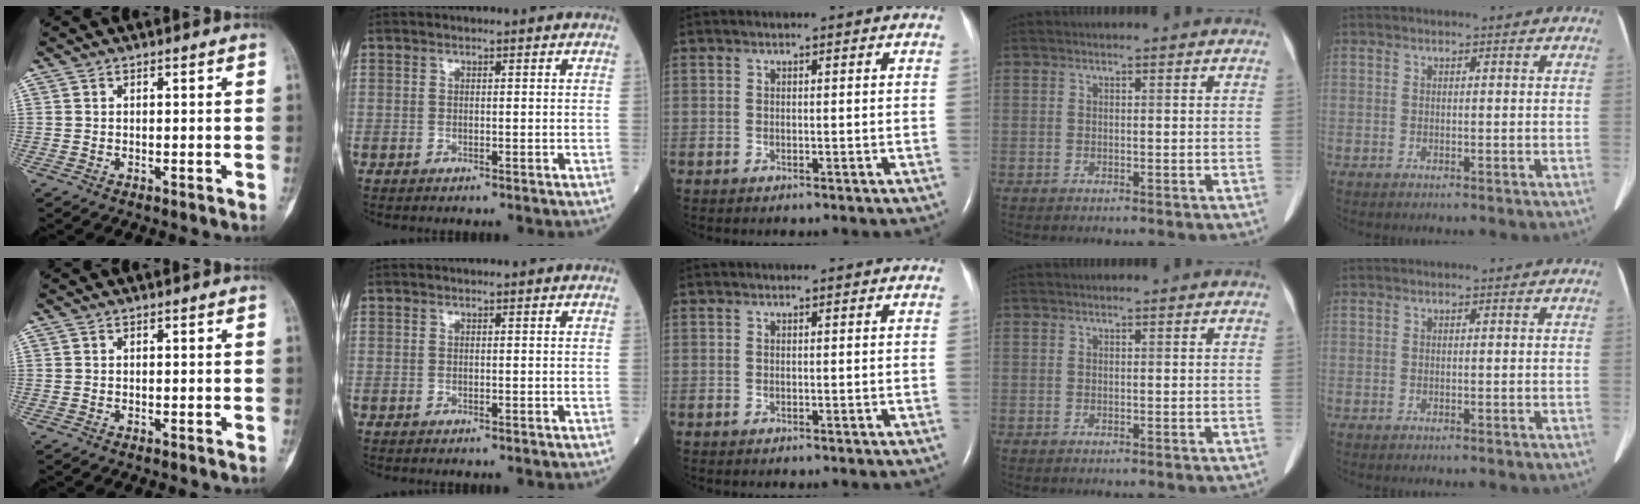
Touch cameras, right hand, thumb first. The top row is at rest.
{}